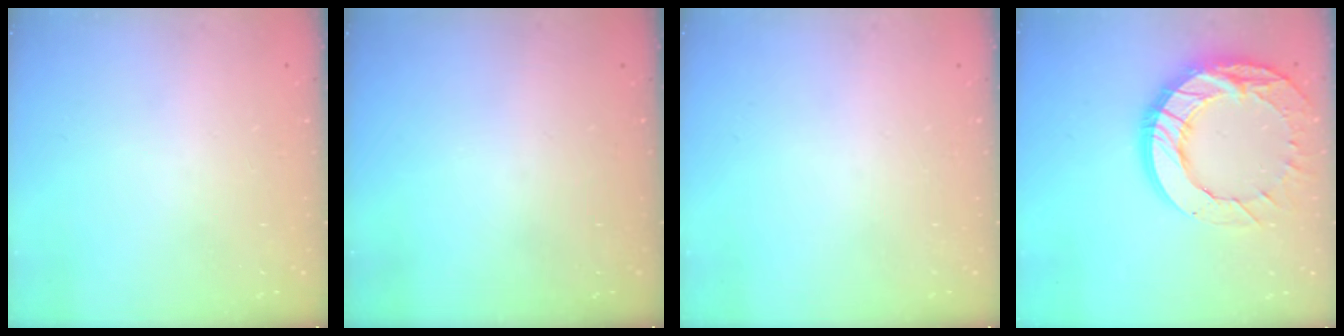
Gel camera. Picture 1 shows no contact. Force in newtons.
{"total": 0.0}
{"total": 0.0}
{"total": 20.9, "press": 20.8, "slide": 1.9}